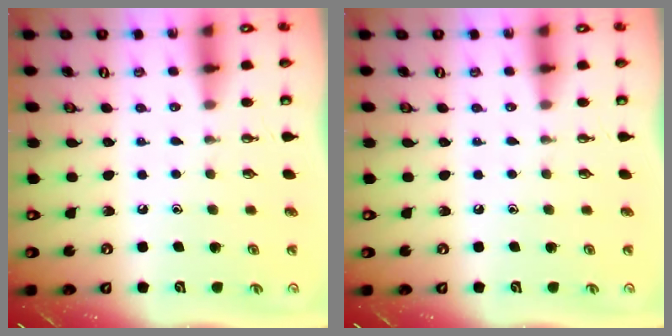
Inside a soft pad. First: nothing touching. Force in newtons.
{"total": 0.0}